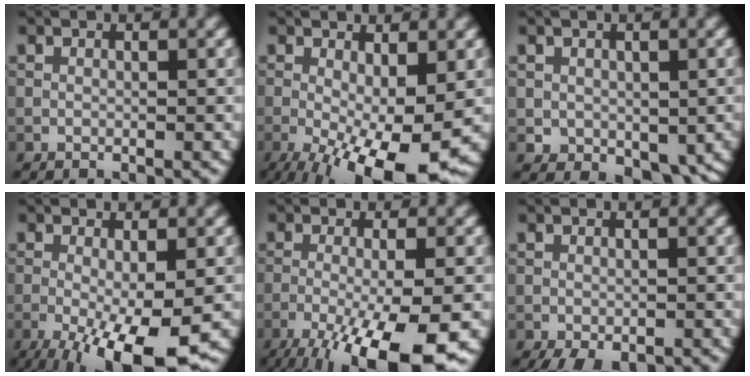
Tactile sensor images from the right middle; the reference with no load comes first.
{"total": 10.6, "force": [-3.3, 3.3, 9.6], "torque": [-0.157, -0.021, -0.045]}
{"total": 3.2, "force": [0.0, 2.4, 2.1], "torque": [-0.034, -0.012, 0.007]}
{"total": 9.1, "force": [-3.5, 2.1, 8.1], "torque": [-0.142, -0.022, -0.049]}
{"total": 11.0, "force": [-5.8, 2.6, 9.0], "torque": [-0.146, -0.013, -0.095]}
{"total": 2.8, "force": [-2.0, 1.0, 1.7], "torque": [-0.030, -0.009, -0.023]}